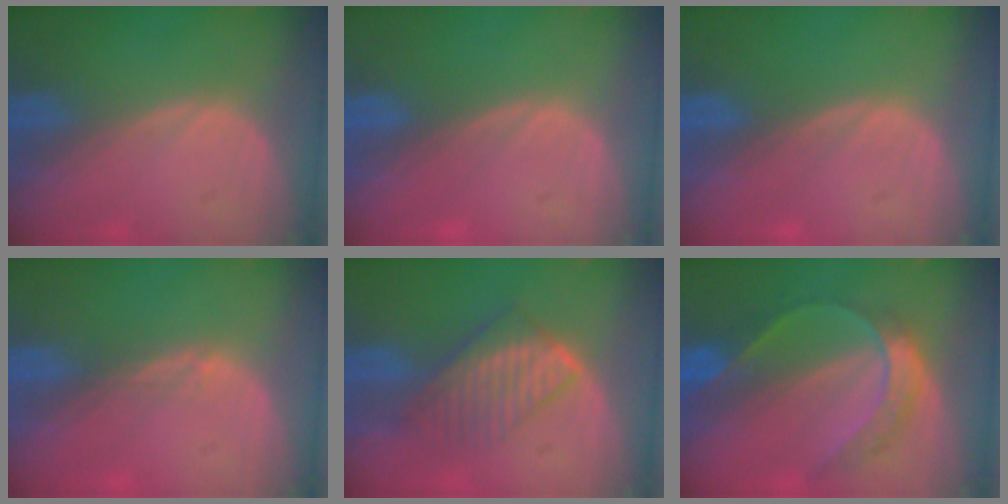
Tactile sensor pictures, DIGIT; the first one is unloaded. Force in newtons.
{"total": 0.0}
{"total": 0.0}
{"total": 1.0, "press": 0.7, "slide": 0.7}
{"total": 6.5, "press": 6.3, "slide": 1.7}
{"total": 7.6, "press": 6.4, "slide": 4.2}